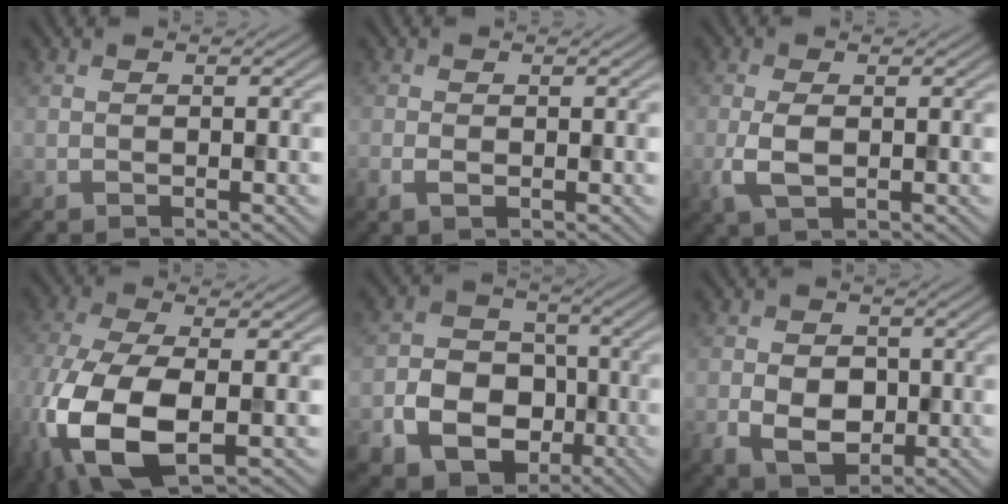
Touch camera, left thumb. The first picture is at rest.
{"total": 1.6, "force": [-0.4, 0.9, 1.3], "torque": [-0.032, -0.005, -0.008]}
{"total": 3.6, "force": [-0.4, 1.8, 3.2], "torque": [-0.080, -0.006, -0.008]}
{"total": 15.2, "force": [-4.5, 7.4, 12.5], "torque": [-0.323, -0.039, -0.076]}
{"total": 11.6, "force": [-4.8, 9.2, 5.1], "torque": [-0.099, -0.034, -0.106]}
{"total": 5.5, "force": [-1.0, 4.1, 3.5], "torque": [-0.068, -0.012, -0.017]}